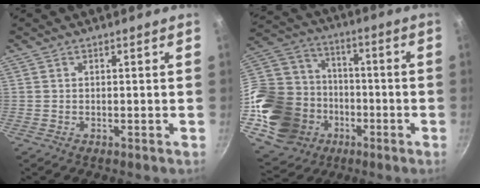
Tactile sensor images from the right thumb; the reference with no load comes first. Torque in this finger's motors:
{"motor_torque": [2.49, 2.51, 0.96, -0.80, 0.13]}